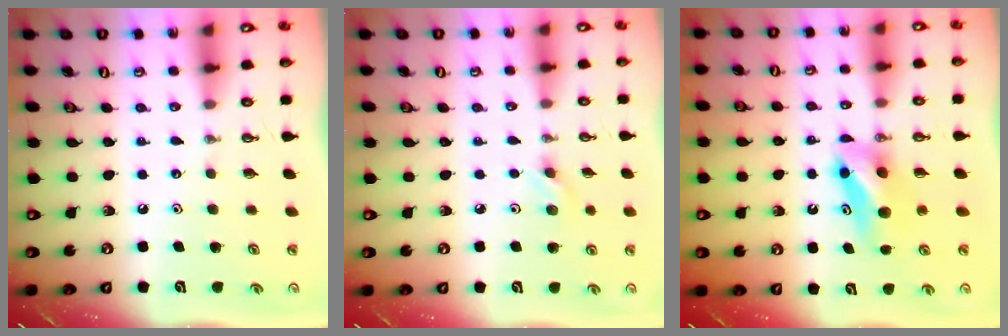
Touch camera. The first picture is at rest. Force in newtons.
{"total": 5.7, "press": 5.5, "slide": 1.6}
{"total": 8.0, "press": 7.3, "slide": 3.2}